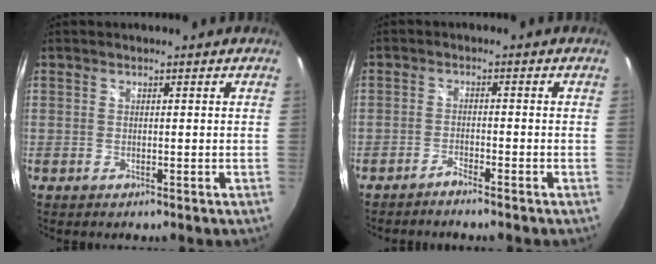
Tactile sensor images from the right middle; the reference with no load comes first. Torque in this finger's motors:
{"motor_torque": [-0.40, -0.01, 0.07, 0.00]}